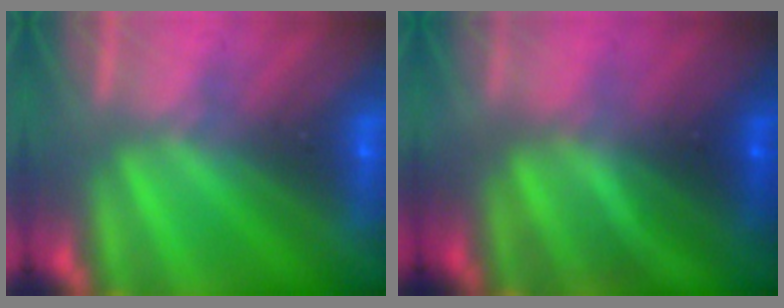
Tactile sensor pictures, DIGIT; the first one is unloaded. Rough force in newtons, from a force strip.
{"total": 1.3}